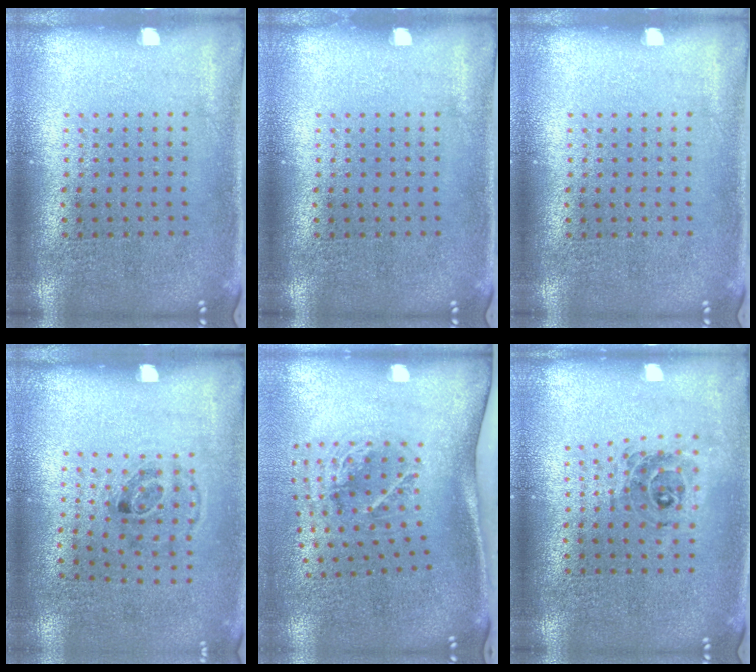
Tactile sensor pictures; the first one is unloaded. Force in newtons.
{"total": 0.0}
{"total": 0.0}
{"total": 1.2, "press": 0.7, "slide": 0.9}
{"total": 2.1, "press": 1.3, "slide": 1.7}
{"total": 0.7, "press": 0.7, "slide": 0.2}